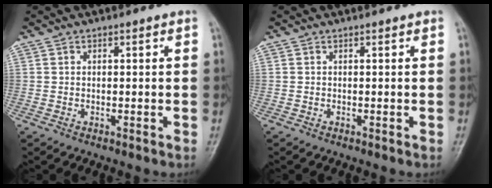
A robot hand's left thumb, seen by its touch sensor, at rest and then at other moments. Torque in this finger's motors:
{"motor_torque": [0.00, 0.01, -0.01, -0.01, 0.00]}